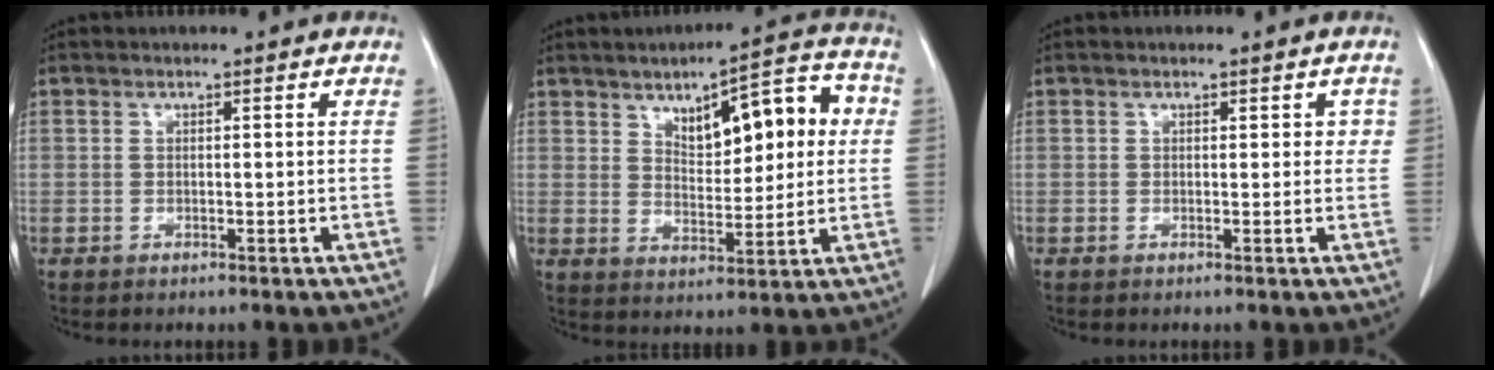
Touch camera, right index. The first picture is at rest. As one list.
[{"total": 12.2, "force": [3.7, 4.5, 10.7], "torque": [-0.140, 0.031, 0.058]}, {"total": 1.7, "force": [0.5, 1.3, 0.9], "torque": [0.002, 0.008, 0.004]}]